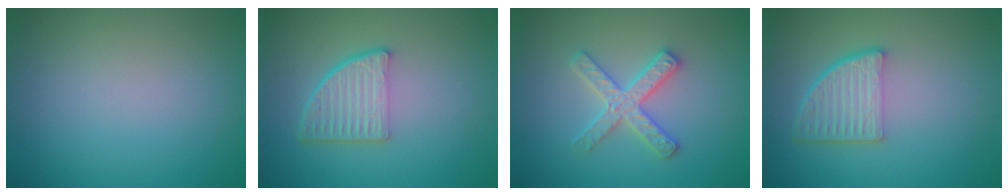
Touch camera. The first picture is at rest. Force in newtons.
{"total": 4.5, "press": 3.2, "slide": 3.2}
{"total": 2.9, "press": 2.9, "slide": 0.5}
{"total": 4.7, "press": 3.4, "slide": 3.2}